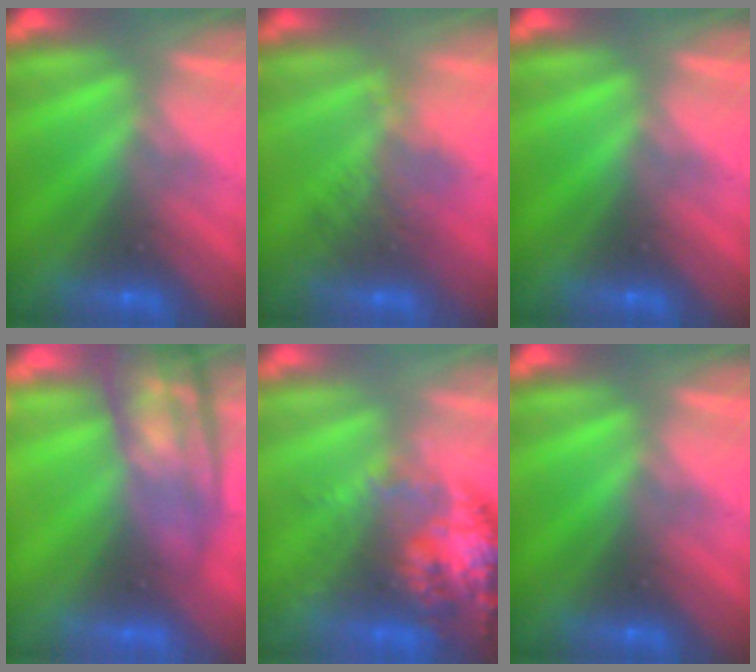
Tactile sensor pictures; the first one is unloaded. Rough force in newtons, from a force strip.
{"total": 2.4}
{"total": 0.0}
{"total": 7.7}
{"total": 8.0}
{"total": 0.0}